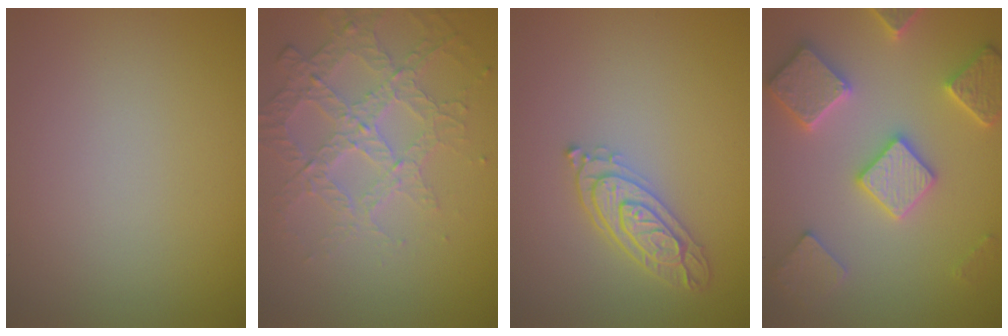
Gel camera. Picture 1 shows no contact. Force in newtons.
{"total": 3.8, "press": 3.5, "slide": 1.3}
{"total": 3.4, "press": 3.2, "slide": 1.0}
{"total": 5.8, "press": 5.6, "slide": 1.2}